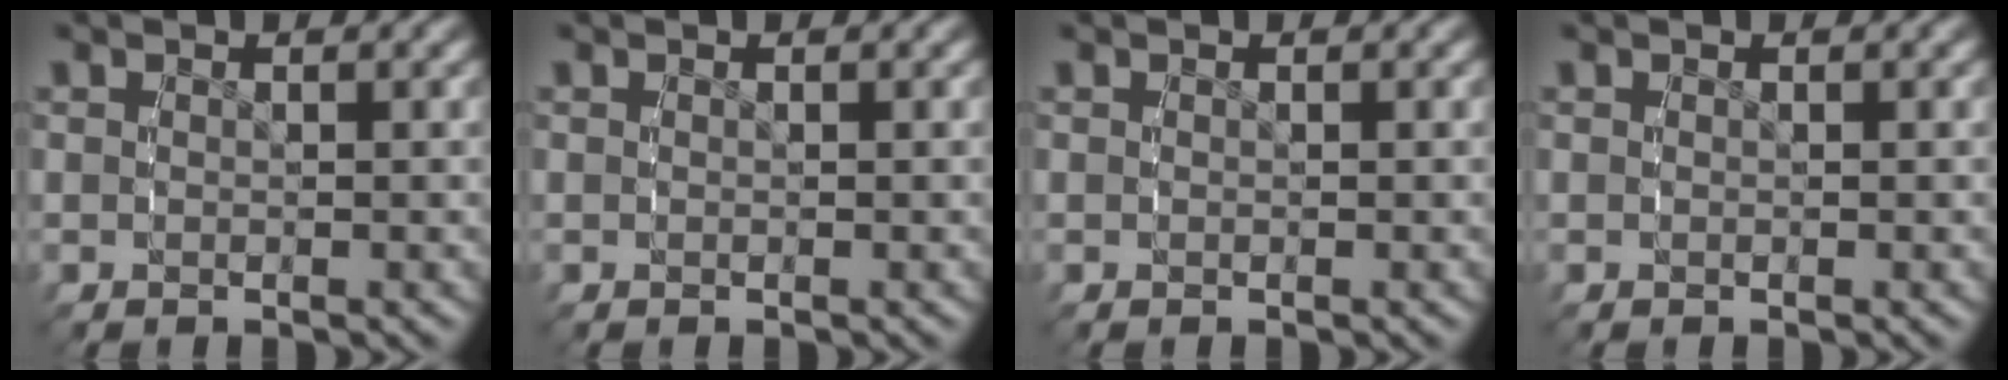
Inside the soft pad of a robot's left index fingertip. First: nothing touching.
{"total": 0.0}
{"total": 0.0}
{"total": 0.0}